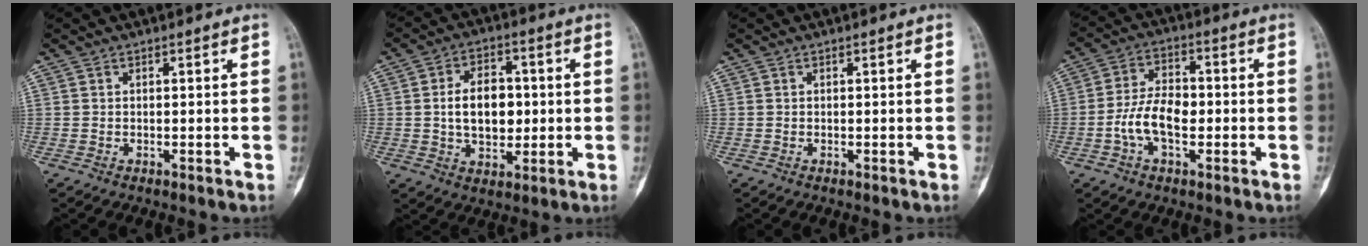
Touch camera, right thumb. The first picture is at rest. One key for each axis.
{"total": 10.3, "fx": 0.3, "fy": 6.9, "fz": 7.7, "tx": -0.098, "ty": 0.009, "tz": 0.006}
{"total": 0.0}
{"total": 9.5, "fx": -2.0, "fy": 5.4, "fz": 7.5, "tx": -0.140, "ty": 0.024, "tz": -0.042}